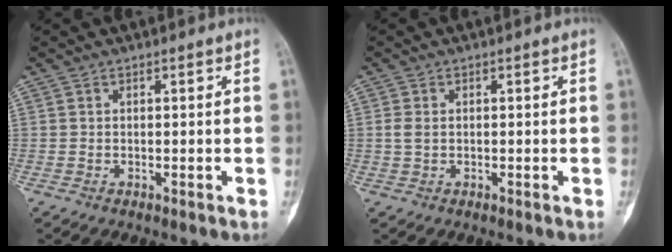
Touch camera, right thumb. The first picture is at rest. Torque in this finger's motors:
{"motor_torque": [0.11, 0.11, 0.22, 0.07, -0.01]}